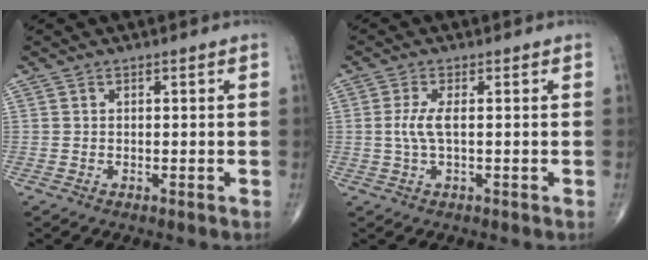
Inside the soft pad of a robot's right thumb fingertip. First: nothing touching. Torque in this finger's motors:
{"motor_torque": [-0.53, 0.43, 0.53, -0.01, 0.03]}